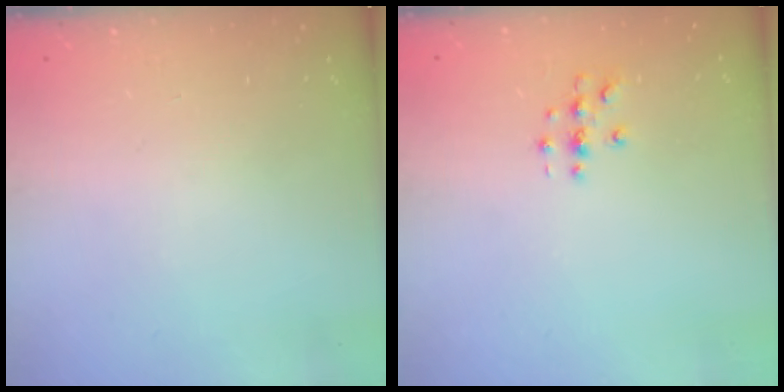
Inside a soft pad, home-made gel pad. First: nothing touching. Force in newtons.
{"total": 2.7, "press": 2.7, "slide": 0.3}